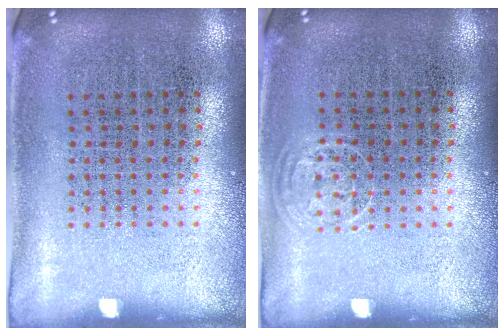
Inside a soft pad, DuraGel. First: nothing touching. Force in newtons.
{"total": 0.8, "press": 0.6, "slide": 0.5}